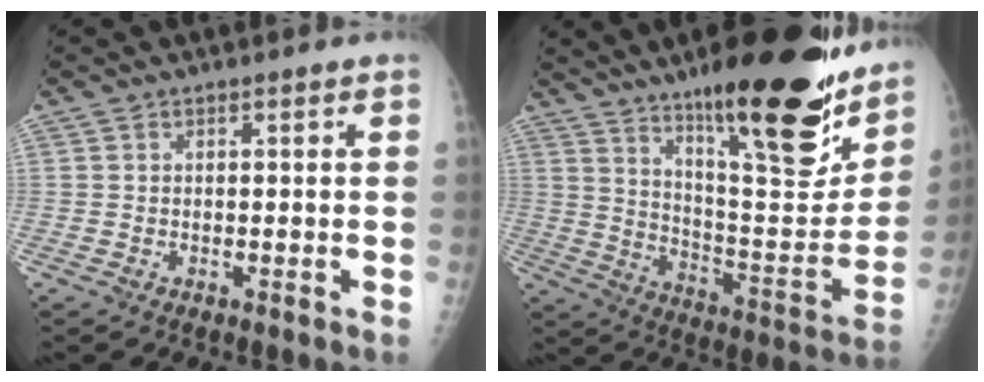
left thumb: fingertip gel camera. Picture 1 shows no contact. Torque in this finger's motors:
{"motor_torque": [1.06, -0.31, 1.51, -1.26, 0.15]}